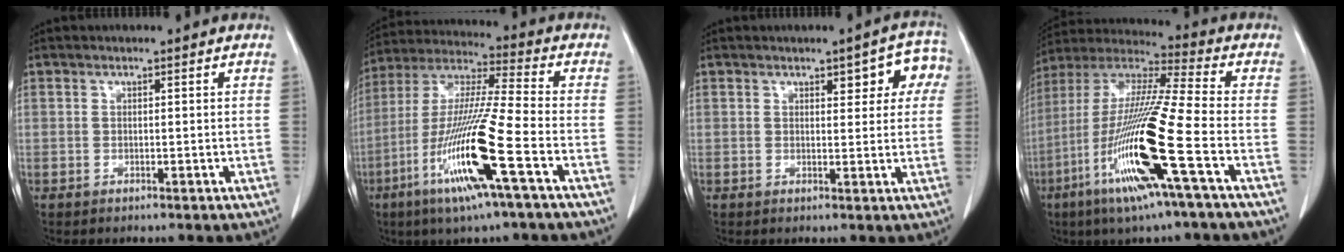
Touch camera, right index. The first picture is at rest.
{"total": 17.0, "force": [-6.8, -0.5, 15.6], "torque": [-0.324, -0.023, -0.133]}
{"total": 5.7, "force": [2.2, 2.3, 4.7], "torque": [-0.043, 0.018, 0.022]}
{"total": 19.8, "force": [-7.2, -0.4, 18.5], "torque": [-0.396, -0.032, -0.147]}